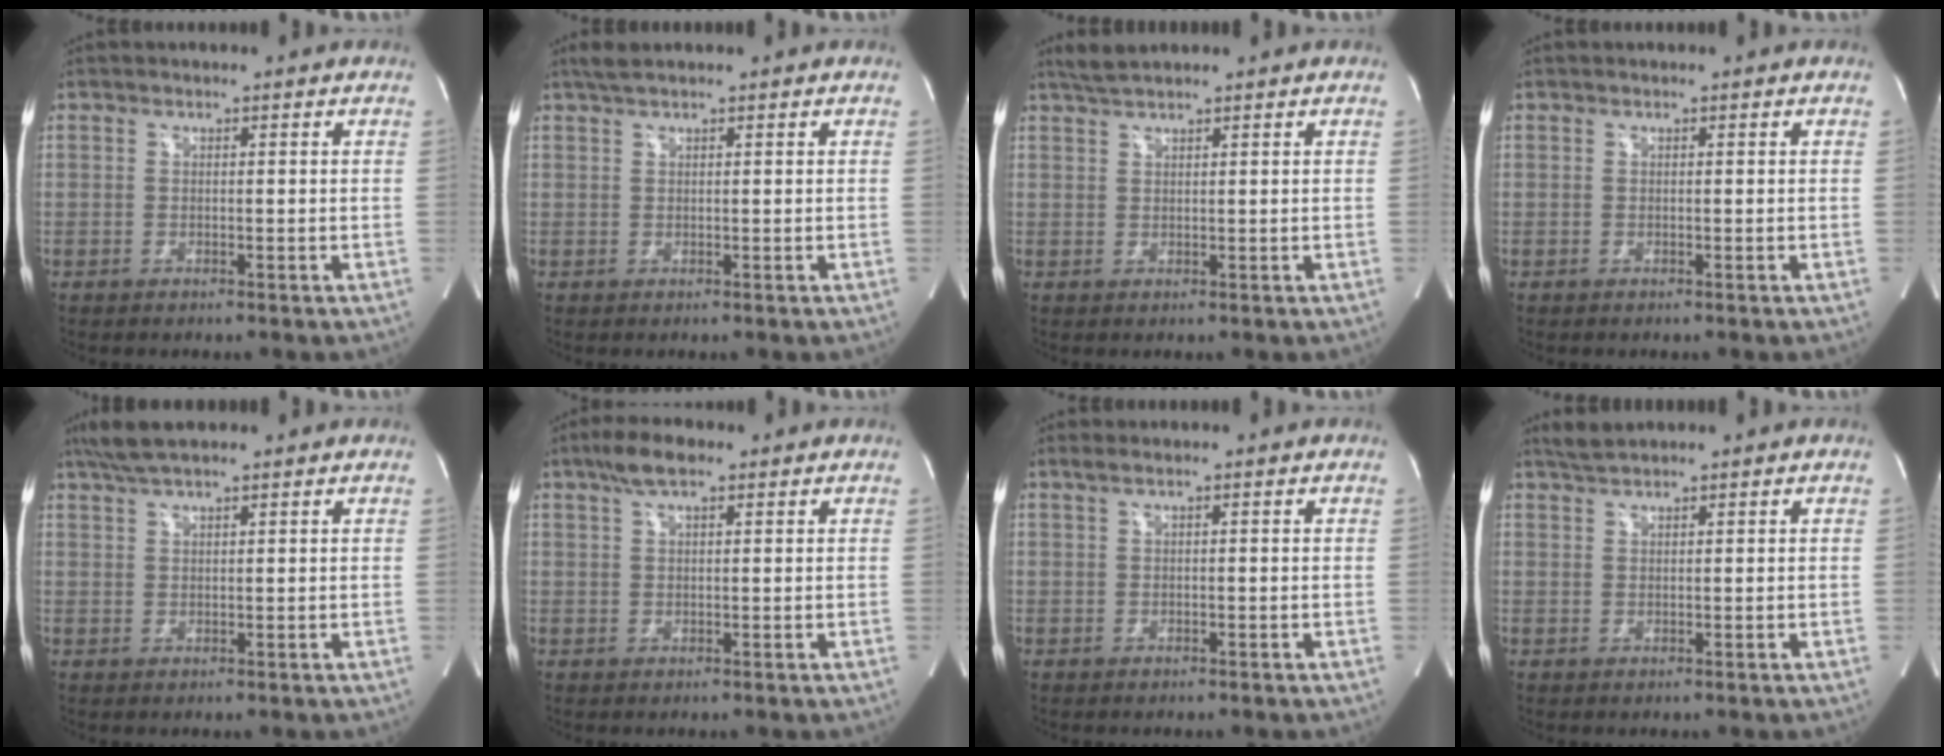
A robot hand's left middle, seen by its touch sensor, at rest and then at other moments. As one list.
[{"total": 2.1, "force": [1.7, 0.1, 1.2], "torque": [-0.029, 0.014, 0.034]}, {"total": 2.6, "force": [2.3, -0.1, 1.0], "torque": [-0.026, 0.012, 0.048]}, {"total": 0.0}, {"total": 5.8, "force": [4.8, 0.7, 3.3], "torque": [-0.068, 0.029, 0.088]}, {"total": 4.7, "force": [3.0, 1.3, 3.3], "torque": [-0.072, 0.017, 0.055]}, {"total": 1.0, "force": [0.6, -0.1, 0.7], "torque": [-0.025, 0.016, 0.016]}, {"total": 2.2, "force": [2.1, -0.1, 0.7], "torque": [-0.019, 0.011, 0.044]}]